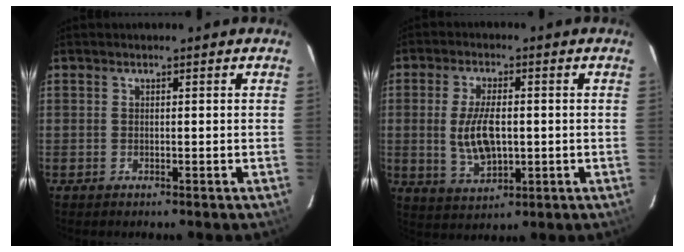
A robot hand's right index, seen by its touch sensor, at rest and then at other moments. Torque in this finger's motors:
{"motor_torque": [0.14, 0.06, 0.21, 0.06]}